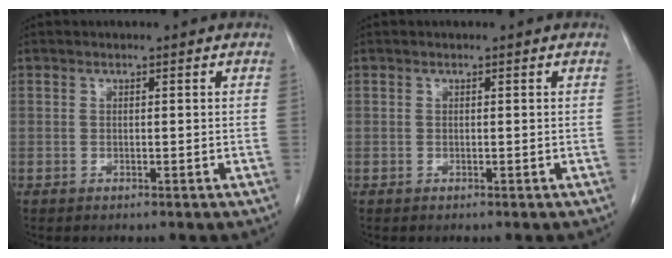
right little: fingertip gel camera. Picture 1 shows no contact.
{"total": 0.0}